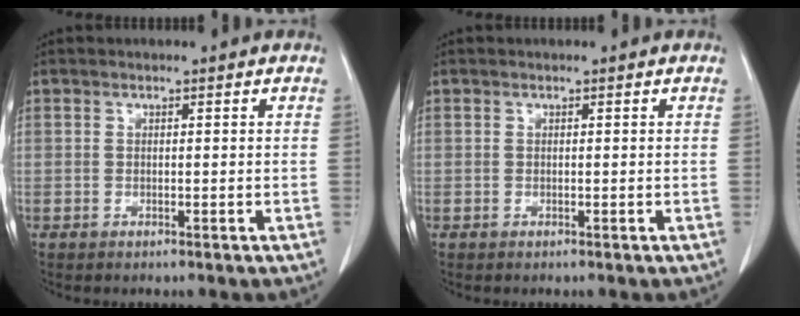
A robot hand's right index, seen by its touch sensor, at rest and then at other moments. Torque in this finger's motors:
{"motor_torque": [0.00, 0.00, 0.00, 0.00]}